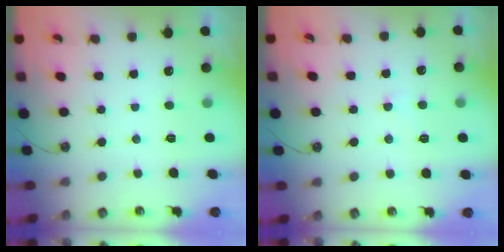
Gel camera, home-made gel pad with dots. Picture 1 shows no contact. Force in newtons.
{"total": 1.4, "press": 1.3, "slide": 0.4}